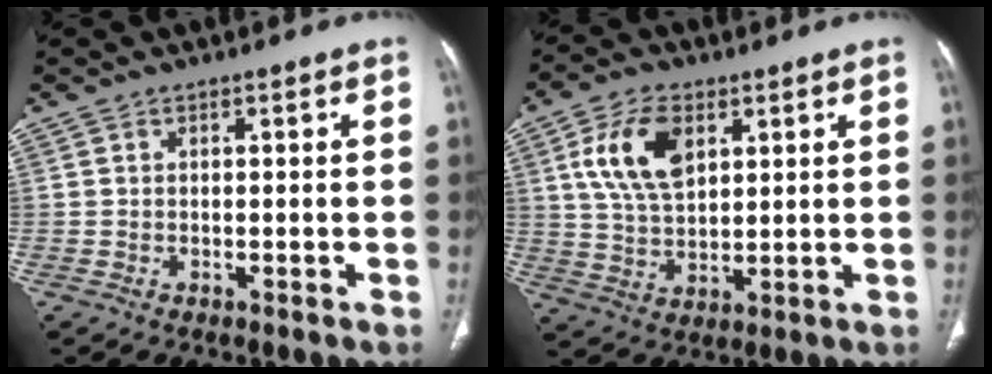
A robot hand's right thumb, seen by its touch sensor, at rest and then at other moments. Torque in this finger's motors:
{"motor_torque": [-0.45, 0.52, 0.05, 0.05, 0.23]}